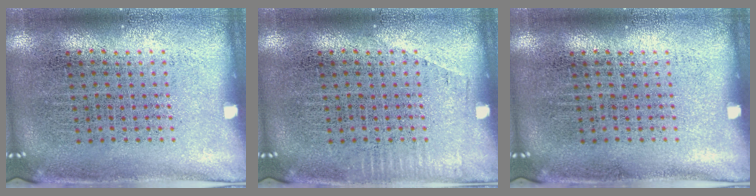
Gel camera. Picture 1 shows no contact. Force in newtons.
{"total": 0.7, "press": 0.7, "slide": 0.2}
{"total": 0.0}